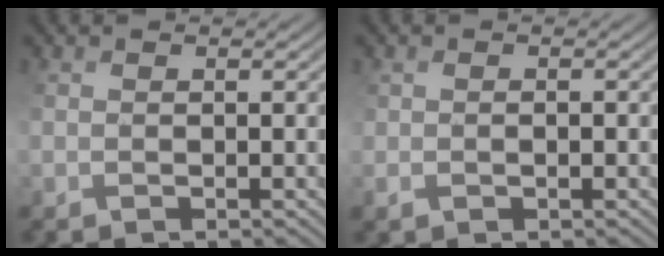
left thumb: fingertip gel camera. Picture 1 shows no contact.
{"total": 0.9, "force": [0.0, 0.9, 0.2], "torque": [0.000, -0.004, 0.000]}